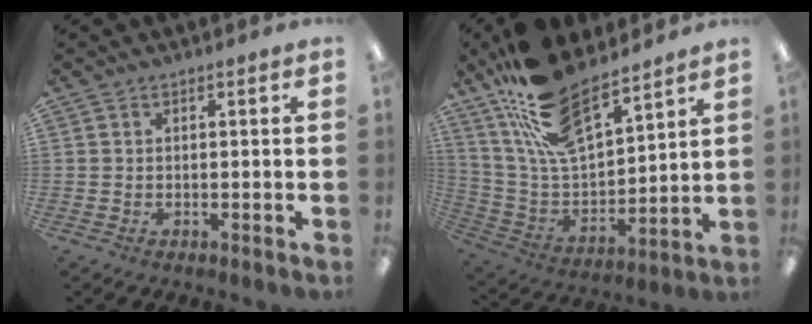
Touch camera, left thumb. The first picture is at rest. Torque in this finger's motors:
{"motor_torque": [2.28, 2.18, 1.31, -1.46, 0.21]}